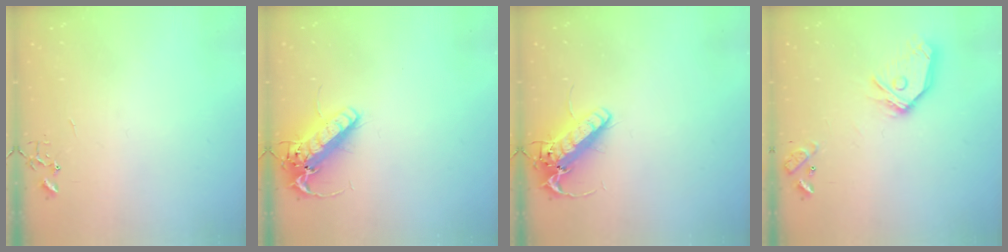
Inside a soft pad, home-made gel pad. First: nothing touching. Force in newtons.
{"total": 15.6, "press": 15.3, "slide": 3.2}
{"total": 14.8, "press": 14.5, "slide": 2.9}
{"total": 15.0, "press": 14.9, "slide": 2.2}